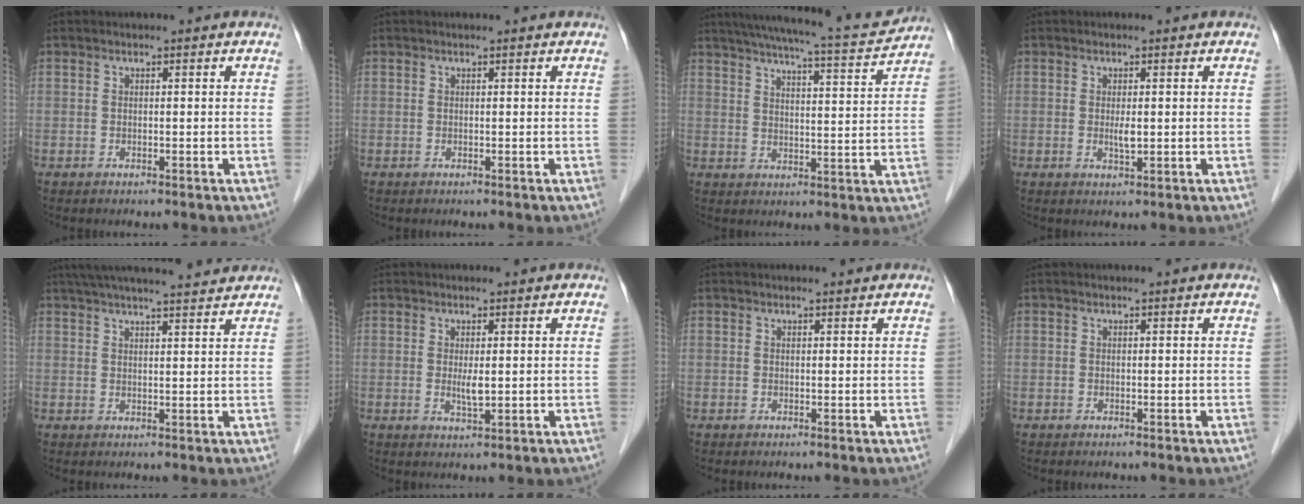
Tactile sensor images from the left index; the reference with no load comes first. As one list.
[{"total": 0.8, "force": [0.8, 0.0, 0.4], "torque": [-0.007, 0.006, 0.009]}, {"total": 15.3, "force": [13.9, 0.4, 6.3], "torque": [-0.107, -0.008, 0.190]}, {"total": 1.6, "force": [0.0, 0.4, 1.6], "torque": [-0.033, -0.007, 0.001]}, {"total": 14.5, "force": [13.0, 1.1, 6.3], "torque": [-0.108, 0.034, 0.184]}, {"total": 2.0, "force": [0.1, 0.4, 1.9], "torque": [-0.040, -0.009, 0.006]}, {"total": 0.5, "force": [0.5, 0.0, 0.0], "torque": [-0.009, -0.004, 0.007]}, {"total": 0.5, "force": [0.5, 0.0, 0.2], "torque": [-0.005, 0.004, 0.006]}]